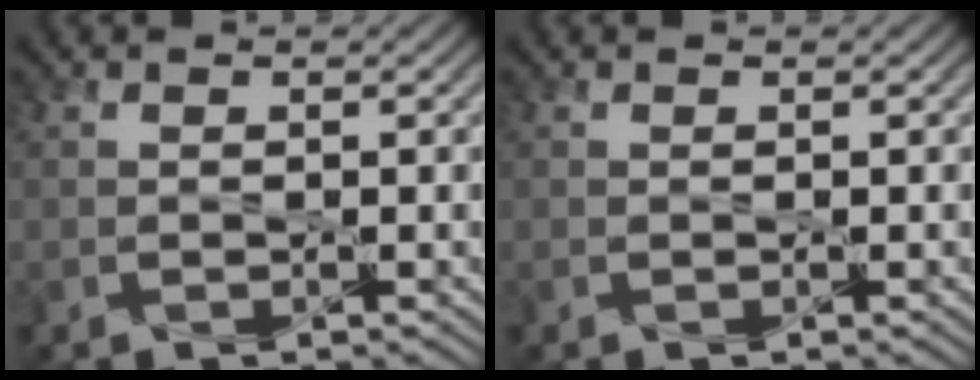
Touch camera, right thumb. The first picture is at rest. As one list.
[{"total": 0.0}]